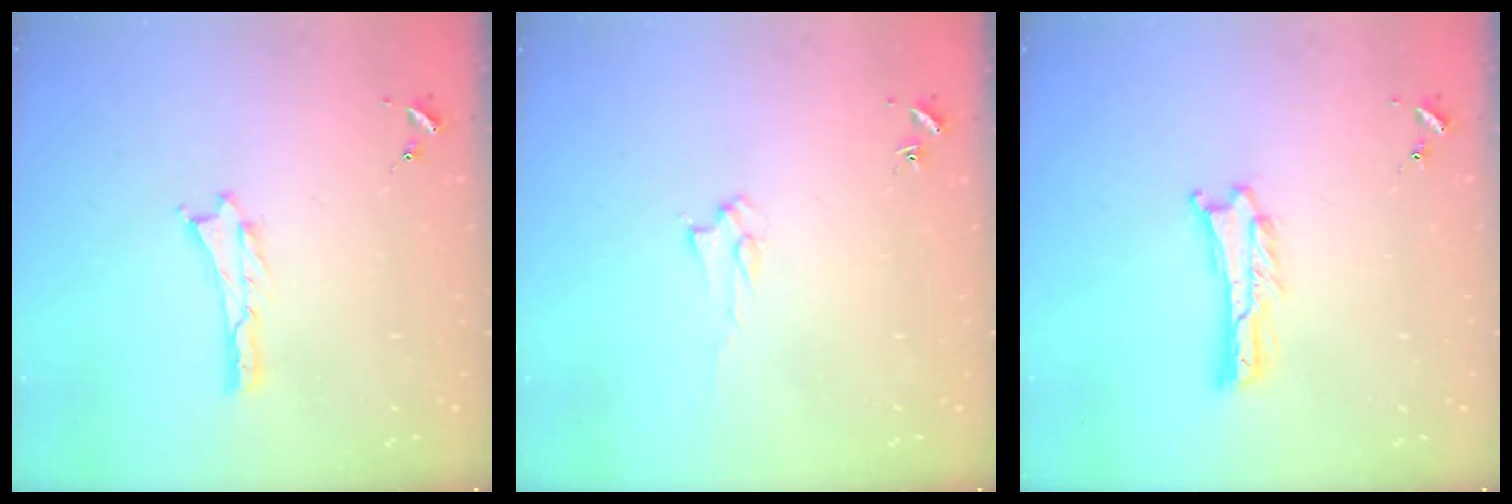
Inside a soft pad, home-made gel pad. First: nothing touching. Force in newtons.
{"total": 1.6, "press": 1.6, "slide": 0.2}
{"total": 1.0, "press": 1.0, "slide": 0.2}